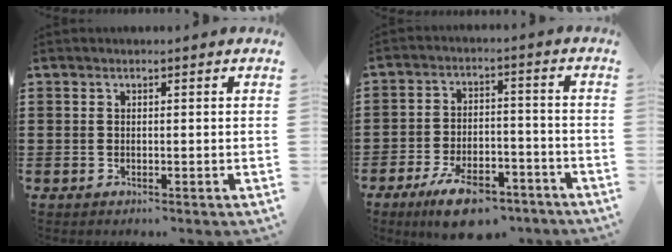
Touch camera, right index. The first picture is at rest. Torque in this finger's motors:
{"motor_torque": [0.17, 0.18, 0.94, 0.15]}